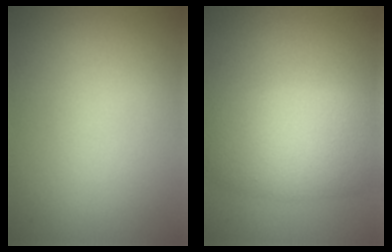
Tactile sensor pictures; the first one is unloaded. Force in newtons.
{"total": 6.4, "press": 6.4, "slide": 0.2}